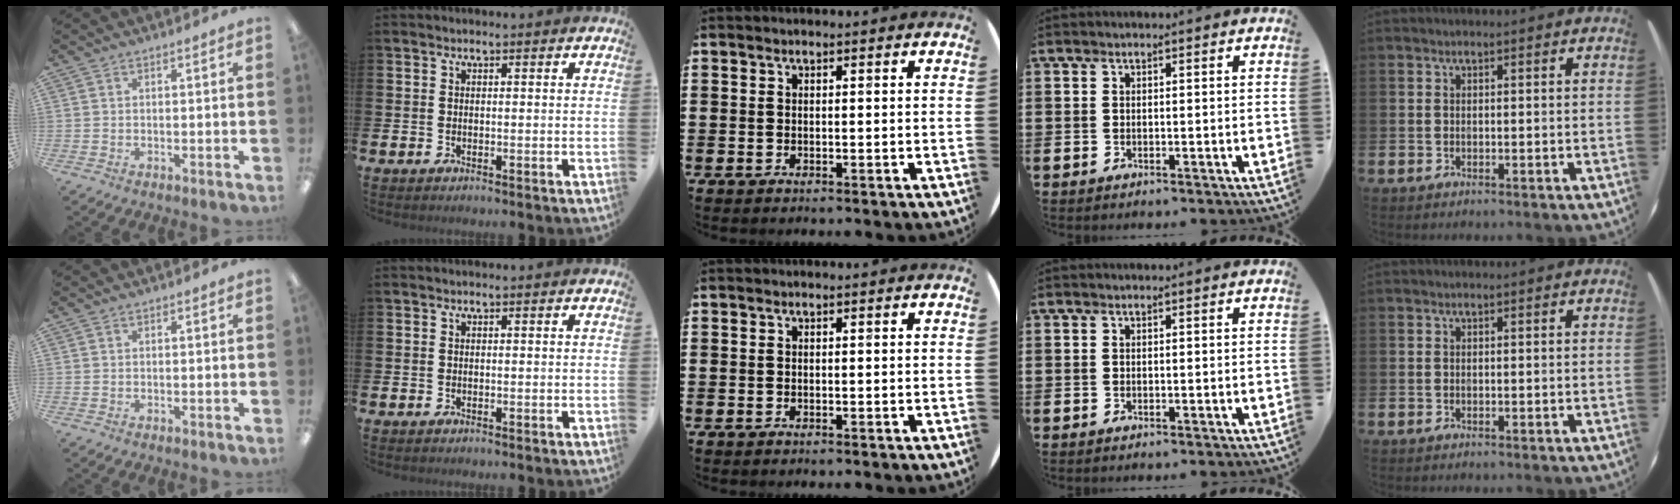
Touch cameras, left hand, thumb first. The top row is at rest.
{}